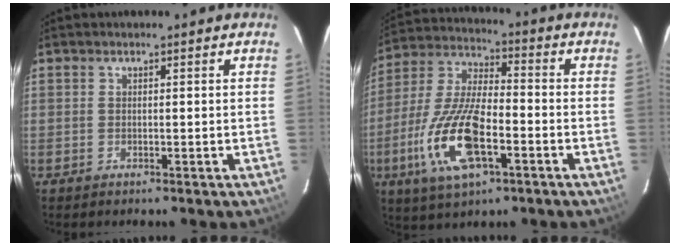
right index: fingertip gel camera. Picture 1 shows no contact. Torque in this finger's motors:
{"motor_torque": [2.14, 0.00, 1.05, 0.18]}